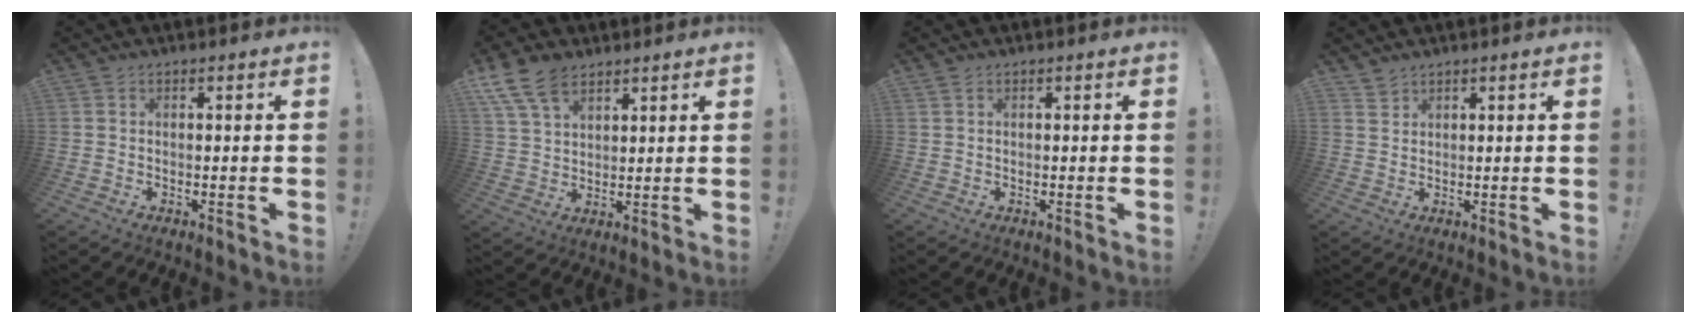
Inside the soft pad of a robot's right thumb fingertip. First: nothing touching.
{"total": 10.5, "force": [6.9, 5.9, 5.3], "torque": [-0.099, -0.027, 0.136]}
{"total": 4.6, "force": [3.4, 0.7, 3.0], "torque": [-0.067, -0.013, 0.067]}
{"total": 2.2, "force": [2.0, 0.8, 0.4], "torque": [0.001, -0.018, 0.037]}